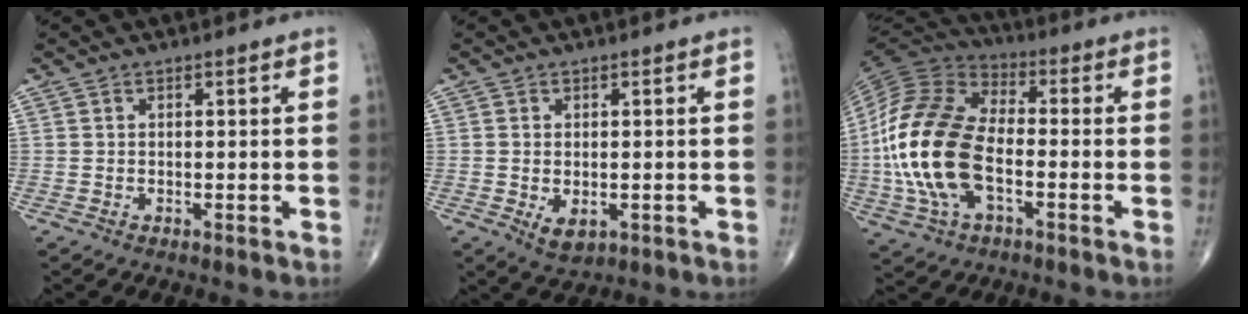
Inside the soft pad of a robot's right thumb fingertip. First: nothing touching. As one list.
[{"total": 3.7, "force": [-0.8, 2.3, 2.8], "torque": [-0.041, -0.008, -0.004]}, {"total": 20.3, "force": [-3.4, 11.1, 16.7], "torque": [-0.346, 0.019, -0.067]}]